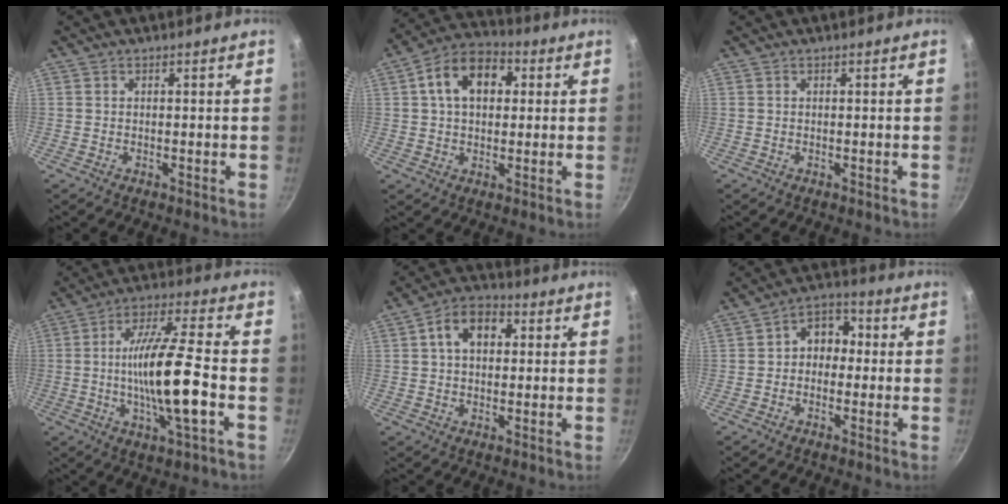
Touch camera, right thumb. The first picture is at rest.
{"total": 12.4, "force": [3.0, 8.4, 8.6], "torque": [-0.113, 0.020, 0.033]}
{"total": 0.0}
{"total": 15.4, "force": [-2.8, 2.7, 14.9], "torque": [-0.265, 0.020, -0.055]}
{"total": 8.7, "force": [2.0, 6.0, 6.0], "torque": [-0.073, 0.018, 0.021]}
{"total": 7.1, "force": [0.1, 5.6, 4.4], "torque": [-0.019, 0.022, -0.017]}